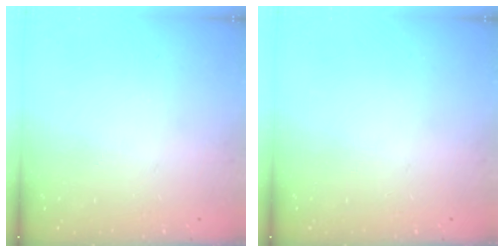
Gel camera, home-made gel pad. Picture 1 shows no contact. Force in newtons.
{"total": 0.0}